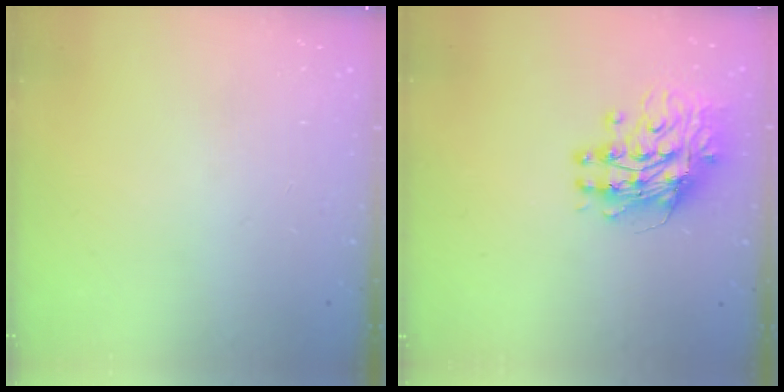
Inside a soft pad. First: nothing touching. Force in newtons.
{"total": 13.5, "press": 13.4, "slide": 1.4}